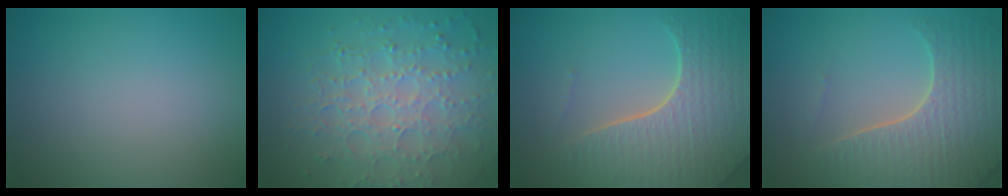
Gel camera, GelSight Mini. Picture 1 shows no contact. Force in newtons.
{"total": 7.3, "press": 5.3, "slide": 5.1}
{"total": 8.1, "press": 5.7, "slide": 5.7}
{"total": 6.7, "press": 5.1, "slide": 4.3}